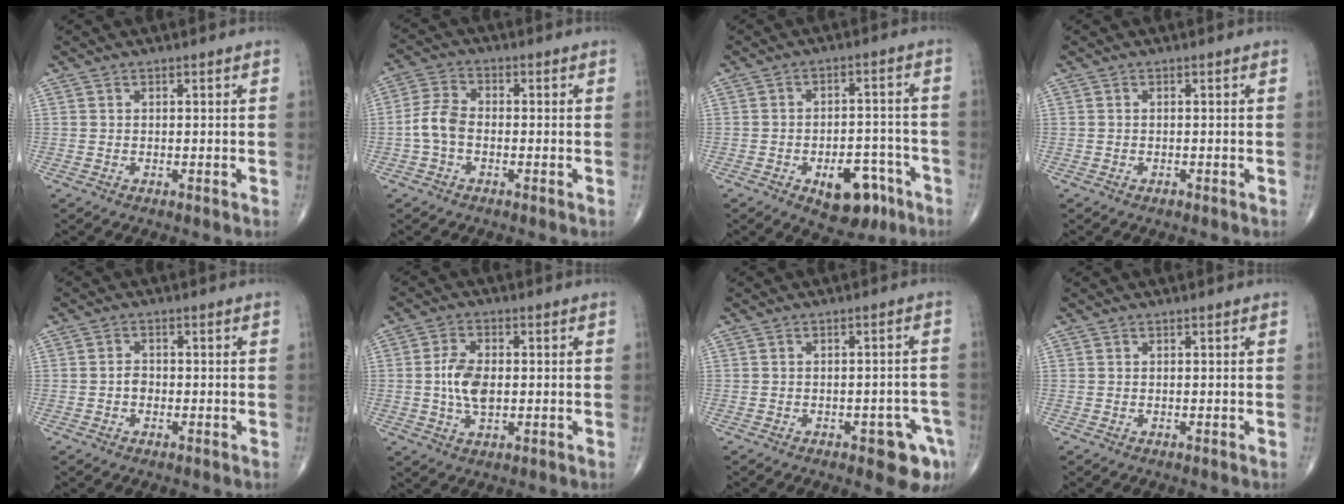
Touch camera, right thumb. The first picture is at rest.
{"total": 5.5, "force": [-1.3, 3.5, 4.0], "torque": [-0.085, 0.020, -0.034]}
{"total": 10.7, "force": [-5.4, 5.9, 7.1], "torque": [-0.070, 0.039, -0.067]}
{"total": 0.6, "force": [-0.4, 0.3, 0.3], "torque": [-0.005, 0.000, -0.007]}
{"total": 1.8, "force": [-0.6, 1.4, 1.0], "torque": [-0.010, 0.006, -0.013]}
{"total": 6.9, "force": [-0.1, 3.9, 5.8], "torque": [-0.111, 0.001, -0.004]}
{"total": 6.9, "force": [-3.4, 2.8, 5.3], "torque": [-0.043, 0.017, -0.036]}
{"total": 0.0}